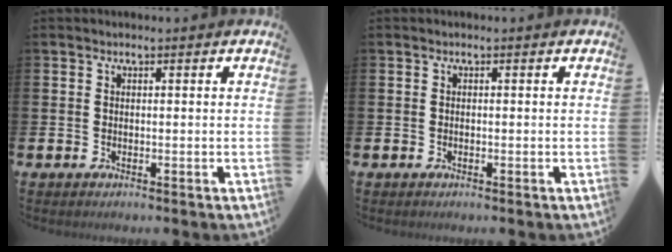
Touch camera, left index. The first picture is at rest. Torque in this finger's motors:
{"motor_torque": [-0.14, -0.12, -0.06, -0.01]}